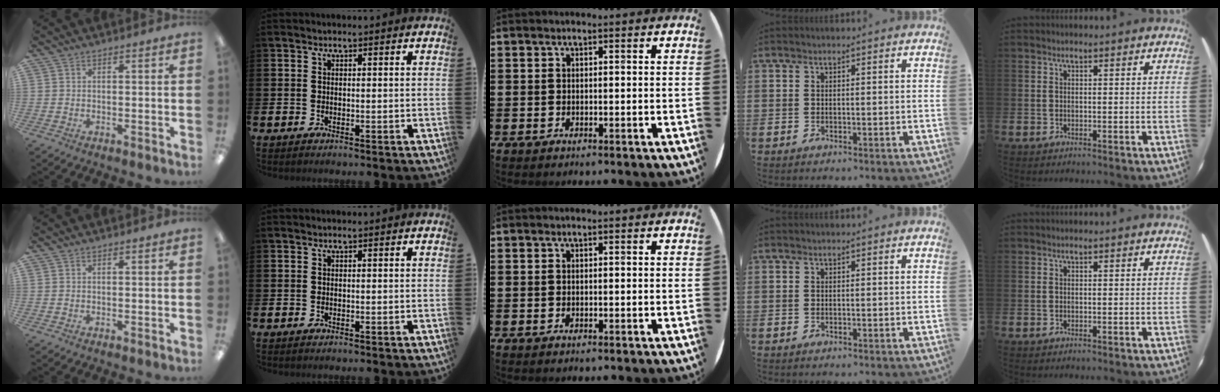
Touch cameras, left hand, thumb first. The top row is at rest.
{}